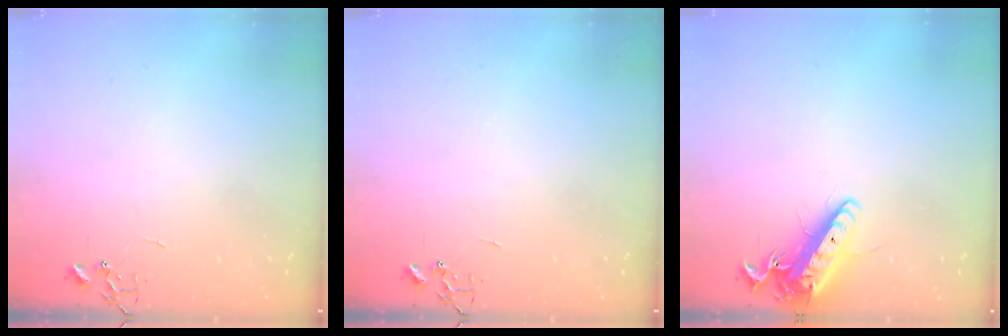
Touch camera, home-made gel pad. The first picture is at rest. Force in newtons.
{"total": 0.0}
{"total": 14.7, "press": 14.4, "slide": 2.8}